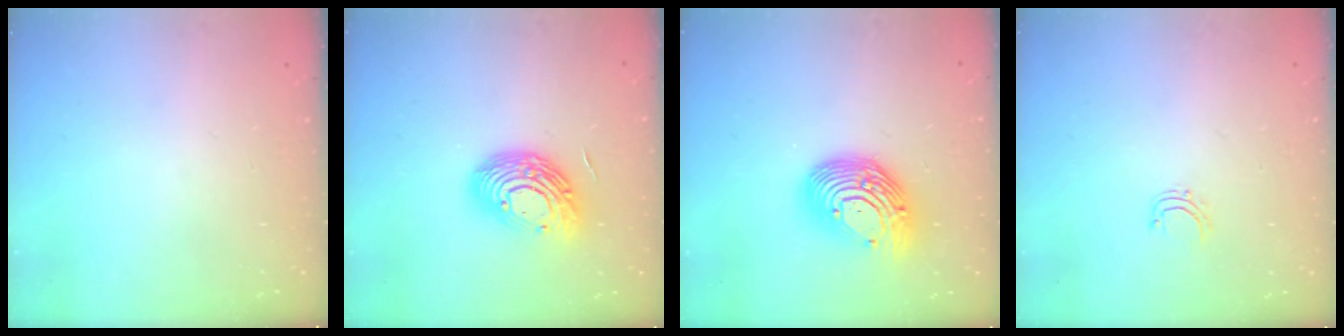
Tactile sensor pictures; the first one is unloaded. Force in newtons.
{"total": 14.5, "press": 14.5, "slide": 1.0}
{"total": 16.1, "press": 16.0, "slide": 2.0}
{"total": 4.4, "press": 4.4, "slide": 0.3}